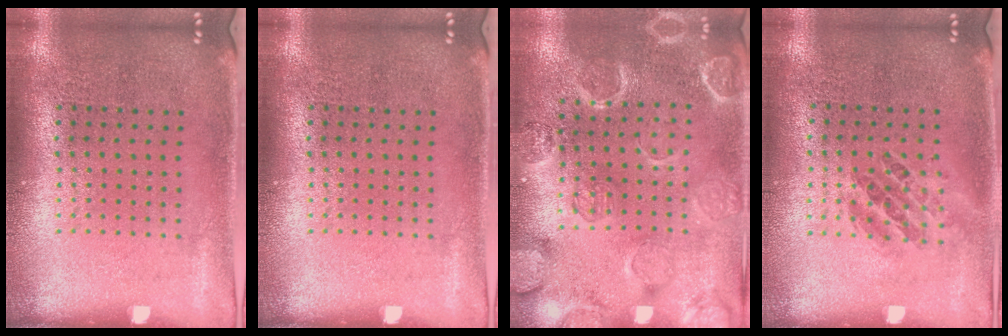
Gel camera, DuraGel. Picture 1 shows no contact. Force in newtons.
{"total": 0.0}
{"total": 2.5, "press": 2.5, "slide": 0.2}
{"total": 1.0, "press": 0.9, "slide": 0.5}